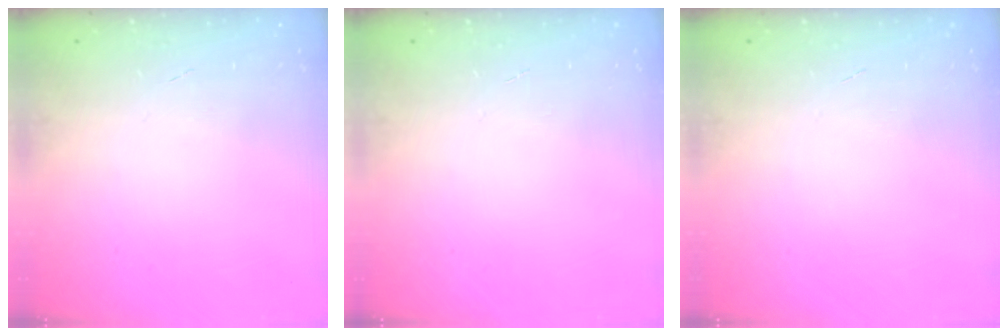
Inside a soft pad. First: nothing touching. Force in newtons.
{"total": 0.0}
{"total": 0.0}